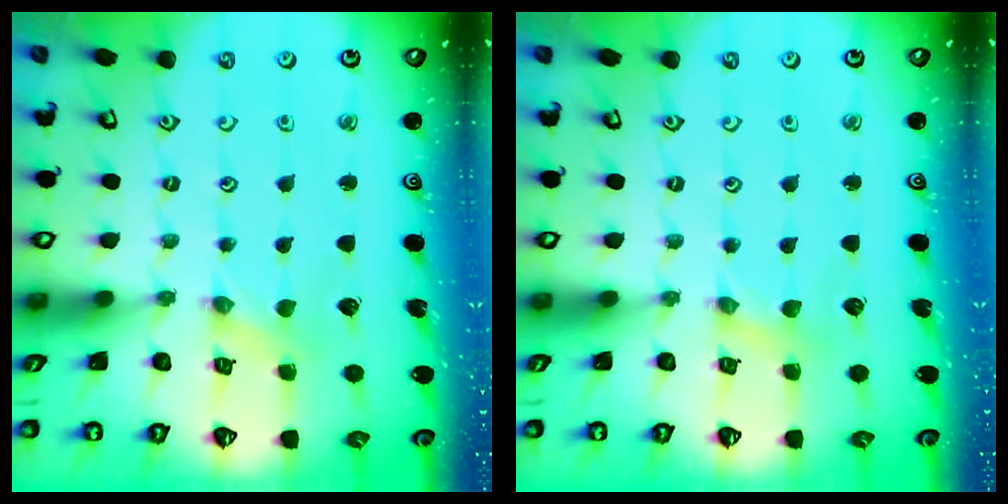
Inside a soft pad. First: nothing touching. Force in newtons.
{"total": 1.7, "press": 1.7, "slide": 0.2}